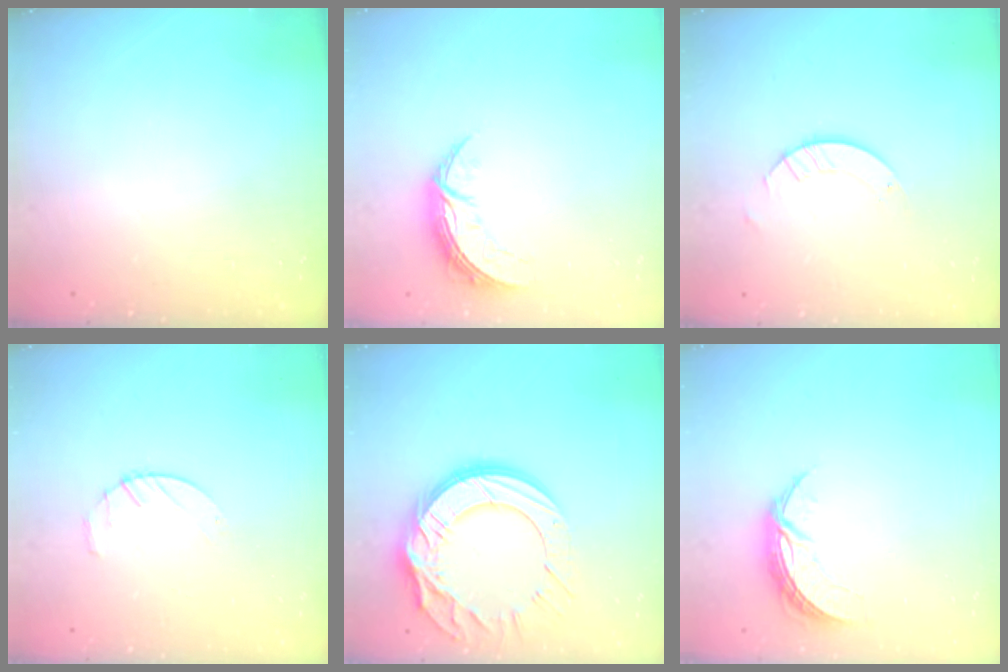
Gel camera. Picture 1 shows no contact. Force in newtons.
{"total": 7.2, "press": 7.2, "slide": 0.2}
{"total": 3.2, "press": 3.2, "slide": 0.3}
{"total": 2.4, "press": 2.3, "slide": 0.3}
{"total": 20.4, "press": 20.3, "slide": 2.0}
{"total": 7.1, "press": 7.0, "slide": 0.7}